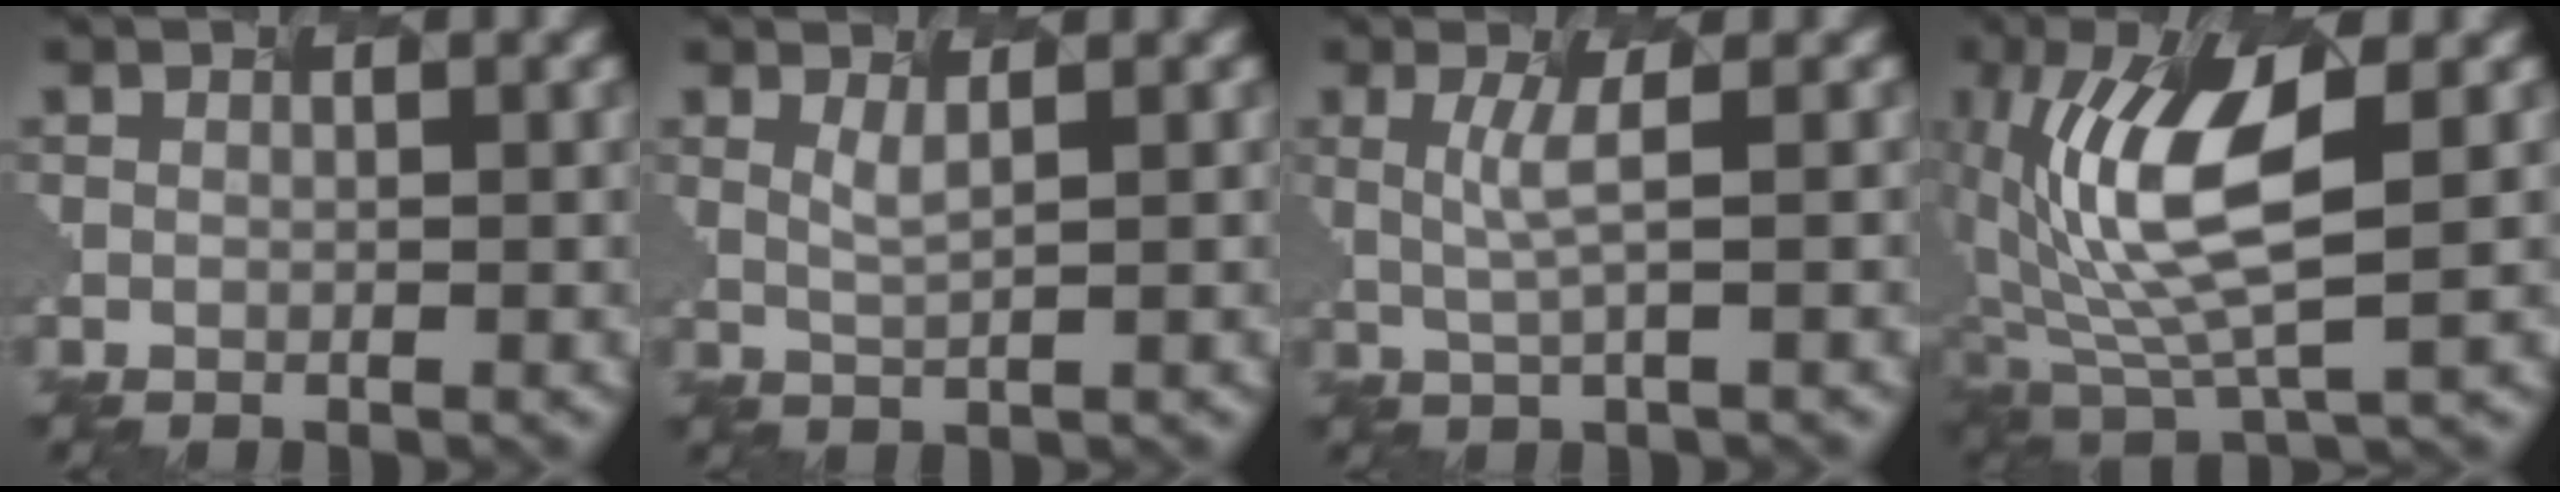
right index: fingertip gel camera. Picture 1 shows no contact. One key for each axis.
{"total": 0.9, "fx": 0.1, "fy": -0.1, "fz": 0.9, "tx": -0.026, "ty": -0.006, "tz": 0.018}
{"total": 1.9, "fx": -0.4, "fy": -0.2, "fz": 1.9, "tx": -0.053, "ty": -0.001, "tz": 0.010}
{"total": 8.9, "fx": 0.3, "fy": 3.2, "fz": 8.3, "tx": -0.177, "ty": 0.001, "tz": 0.015}